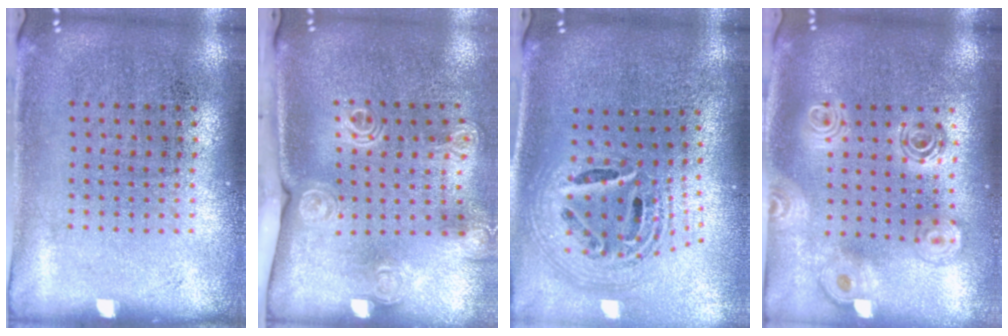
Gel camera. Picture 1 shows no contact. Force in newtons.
{"total": 2.0, "press": 1.5, "slide": 1.3}
{"total": 2.4, "press": 1.8, "slide": 1.7}
{"total": 2.1, "press": 1.7, "slide": 1.3}